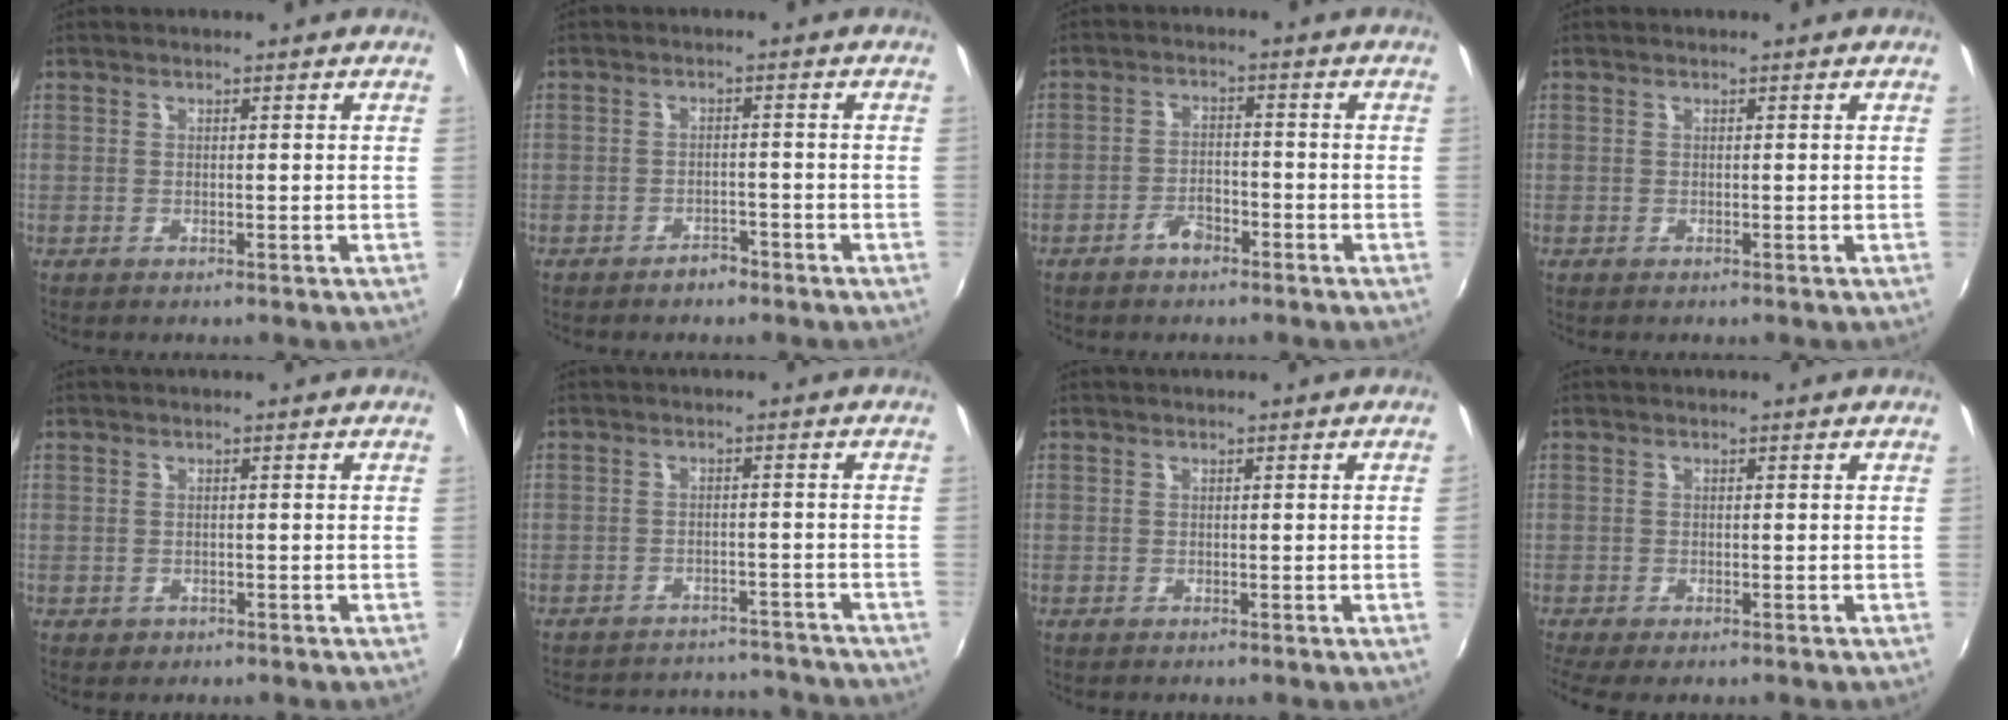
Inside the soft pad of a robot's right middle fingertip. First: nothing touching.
{"total": 2.5, "force": [-2.1, 1.1, 0.7], "torque": [-0.018, 0.003, -0.028]}
{"total": 3.7, "force": [-2.8, 1.7, 1.8], "torque": [-0.041, 0.005, -0.045]}
{"total": 0.0}
{"total": 1.2, "force": [-0.5, 1.0, 0.4], "torque": [-0.007, -0.002, -0.004]}
{"total": 15.8, "force": [-14.3, 5.4, 4.1], "torque": [-0.093, 0.026, -0.172]}
{"total": 0.7, "force": [0.2, -0.4, 0.6], "torque": [-0.003, -0.004, 0.002]}
{"total": 3.6, "force": [-2.6, 0.8, 2.2], "torque": [-0.052, -0.020, -0.044]}